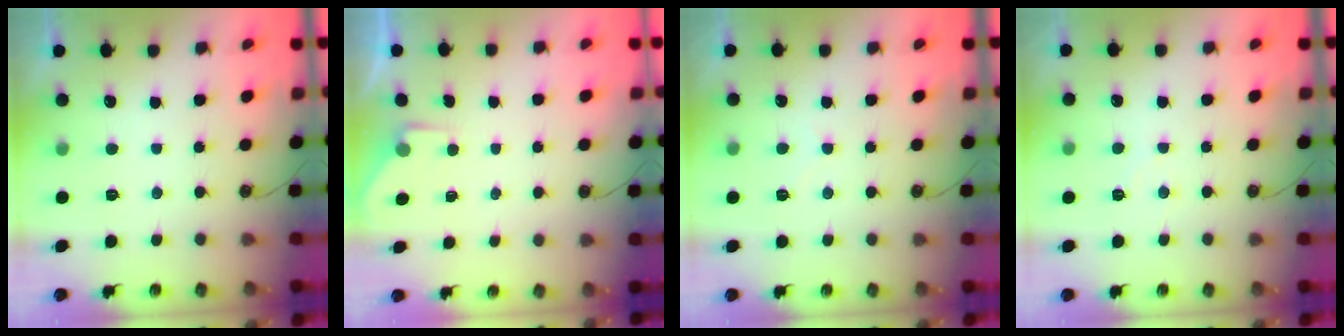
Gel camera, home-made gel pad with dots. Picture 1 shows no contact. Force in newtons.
{"total": 2.8, "press": 2.8, "slide": 0.4}
{"total": 3.2, "press": 3.2, "slide": 0.5}
{"total": 4.7, "press": 4.7, "slide": 0.6}